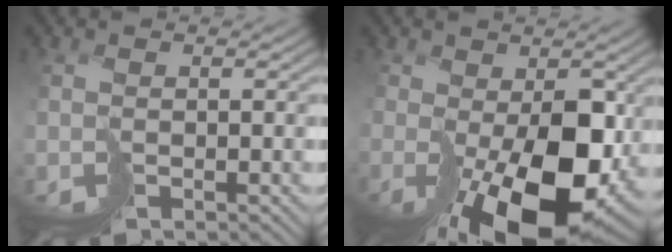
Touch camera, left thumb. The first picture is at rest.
{"total": 13.2, "force": [-2.5, 7.1, 10.9], "torque": [-0.160, -0.040, -0.015]}